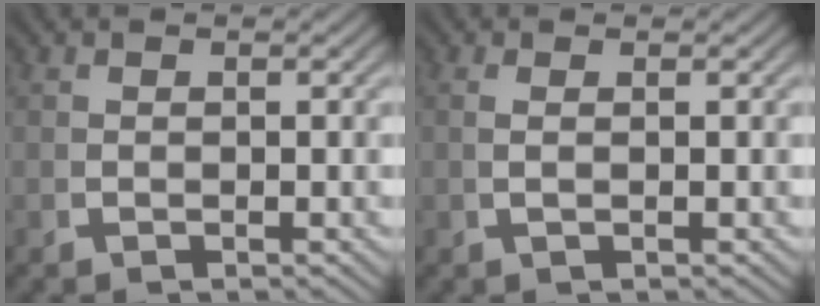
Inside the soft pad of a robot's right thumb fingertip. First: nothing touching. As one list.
[{"total": 0.8, "force": [0.3, -0.3, 0.7], "torque": [-0.016, 0.004, 0.008]}]